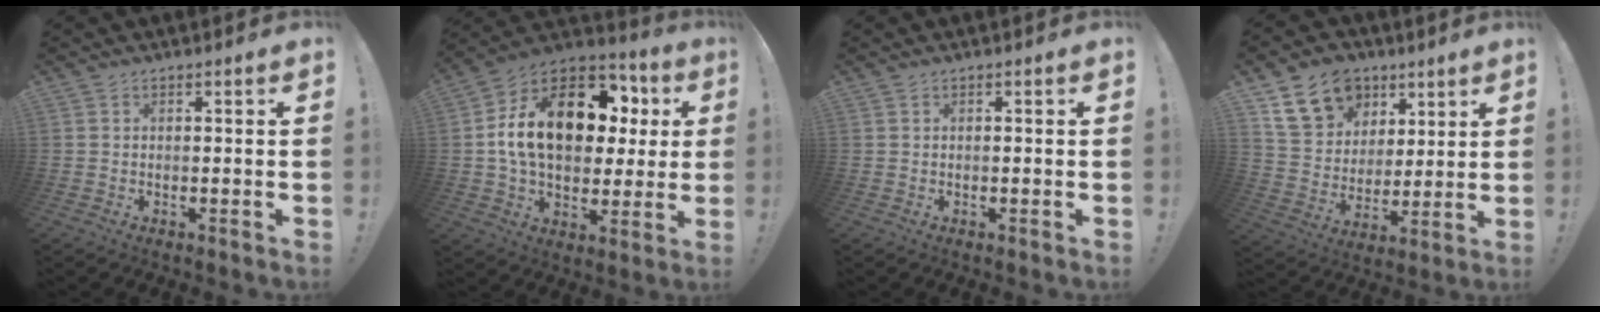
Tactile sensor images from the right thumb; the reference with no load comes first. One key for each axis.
{"total": 21.7, "fx": 4.7, "fy": 13.9, "fz": 16.0, "tx": -0.260, "ty": -0.004, "tz": 0.092}
{"total": 0.0}
{"total": 17.1, "fx": 8.8, "fy": 13.1, "fz": 6.6, "tx": -0.103, "ty": -0.036, "tz": 0.181}